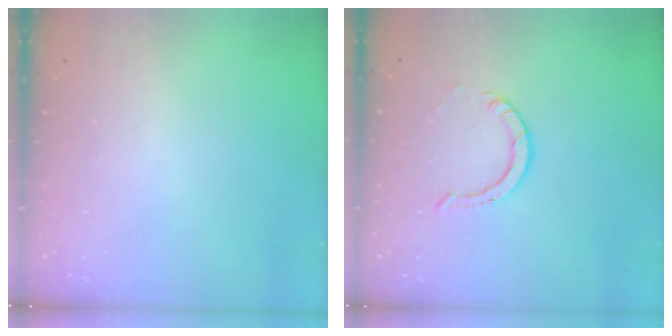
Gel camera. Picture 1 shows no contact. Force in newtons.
{"total": 2.2, "press": 2.2, "slide": 0.2}